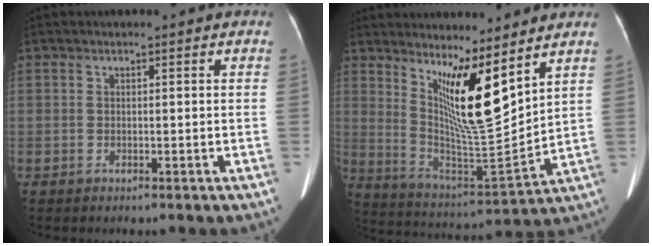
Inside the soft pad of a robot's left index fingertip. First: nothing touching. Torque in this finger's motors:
{"motor_torque": [1.36, -0.78, 0.84, 0.21]}